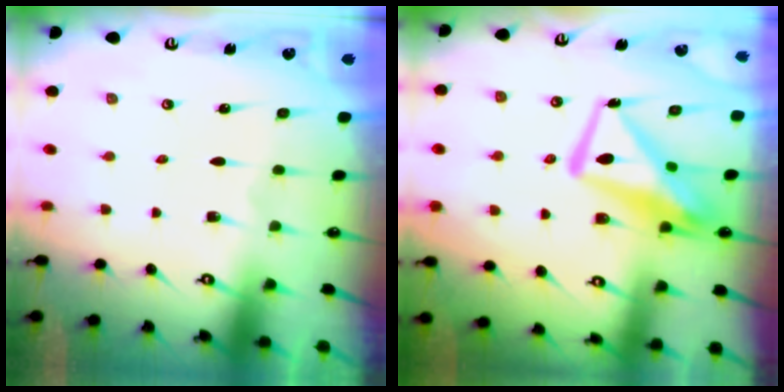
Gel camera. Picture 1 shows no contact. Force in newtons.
{"total": 12.1, "press": 12.0, "slide": 1.3}